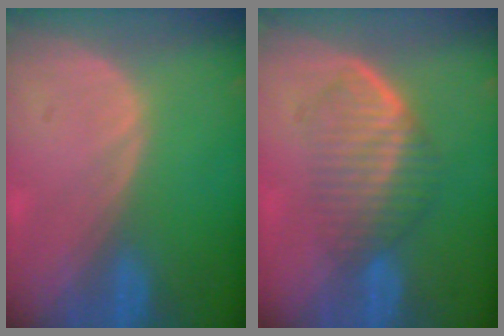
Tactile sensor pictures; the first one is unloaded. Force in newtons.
{"total": 6.8, "press": 6.1, "slide": 3.1}